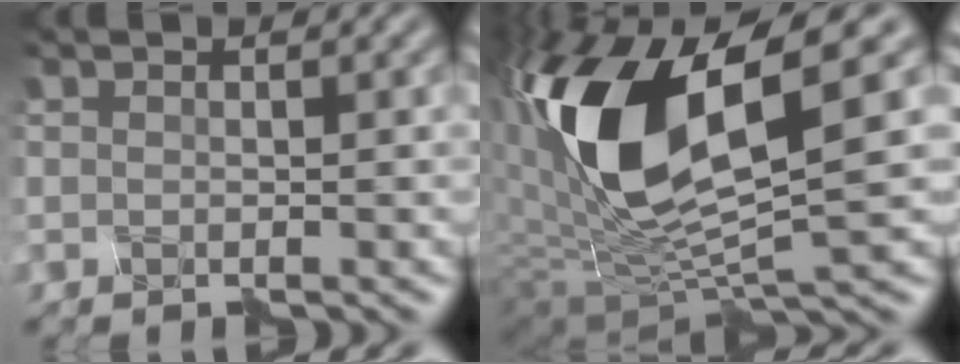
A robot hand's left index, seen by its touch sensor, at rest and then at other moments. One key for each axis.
{"total": 14.2, "fx": 2.2, "fy": 6.0, "fz": 12.7, "tx": -0.257, "ty": -0.002, "tz": 0.029}